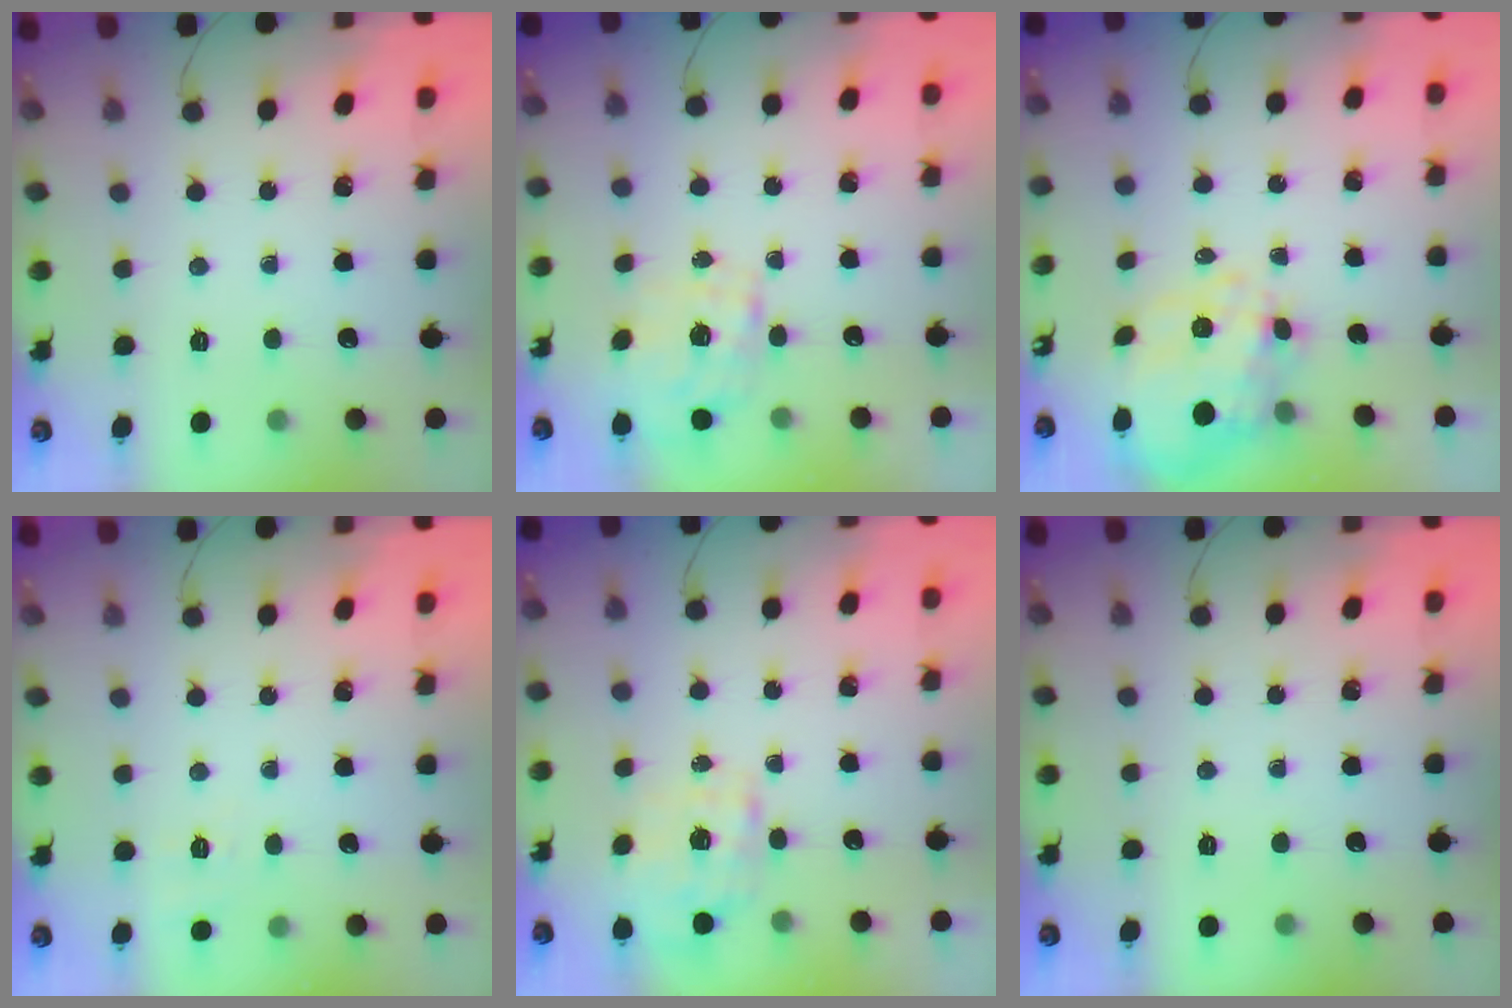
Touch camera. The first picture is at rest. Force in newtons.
{"total": 2.2, "press": 2.2, "slide": 0.4}
{"total": 12.9, "press": 12.5, "slide": 3.3}
{"total": 3.8, "press": 3.2, "slide": 2.1}
{"total": 1.9, "press": 1.8, "slide": 0.5}
{"total": 0.0}